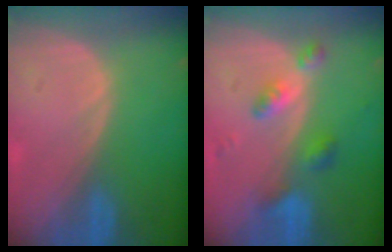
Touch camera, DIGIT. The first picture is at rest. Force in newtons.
{"total": 5.5, "press": 4.8, "slide": 2.7}